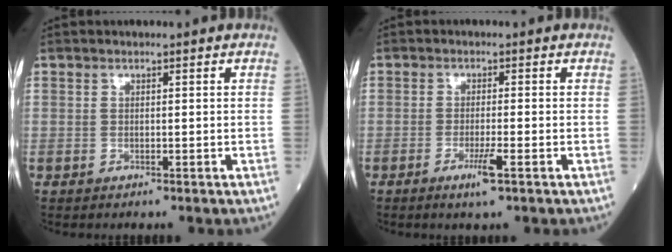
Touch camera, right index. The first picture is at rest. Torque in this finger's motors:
{"motor_torque": [0.48, -0.19, 0.23, 0.05]}